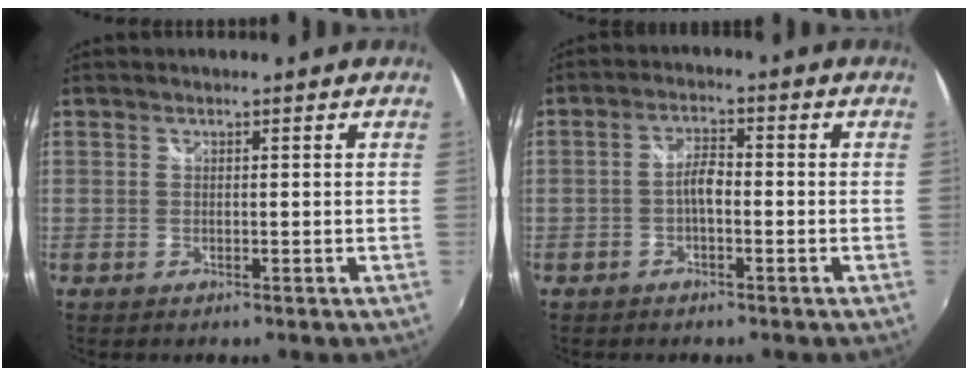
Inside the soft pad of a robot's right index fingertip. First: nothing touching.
{"total": 3.2, "force": [-1.1, 1.2, 2.8], "torque": [-0.056, 0.009, -0.023]}